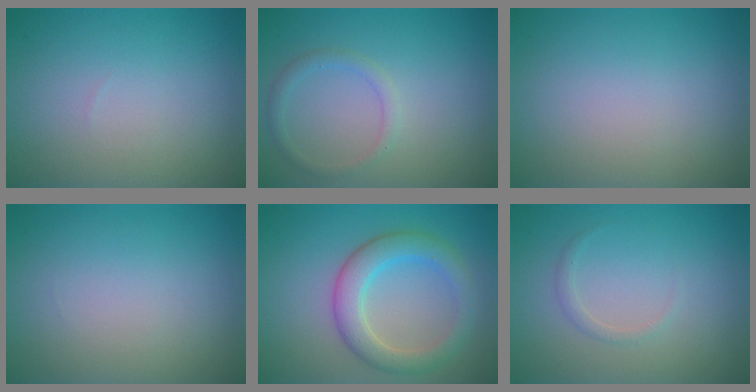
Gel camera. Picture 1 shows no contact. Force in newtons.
{"total": 1.4, "press": 1.4, "slide": 0.1}
{"total": 0.0}
{"total": 0.0}
{"total": 4.4, "press": 4.4, "slide": 0.1}
{"total": 0.8, "press": 0.8, "slide": 0.2}